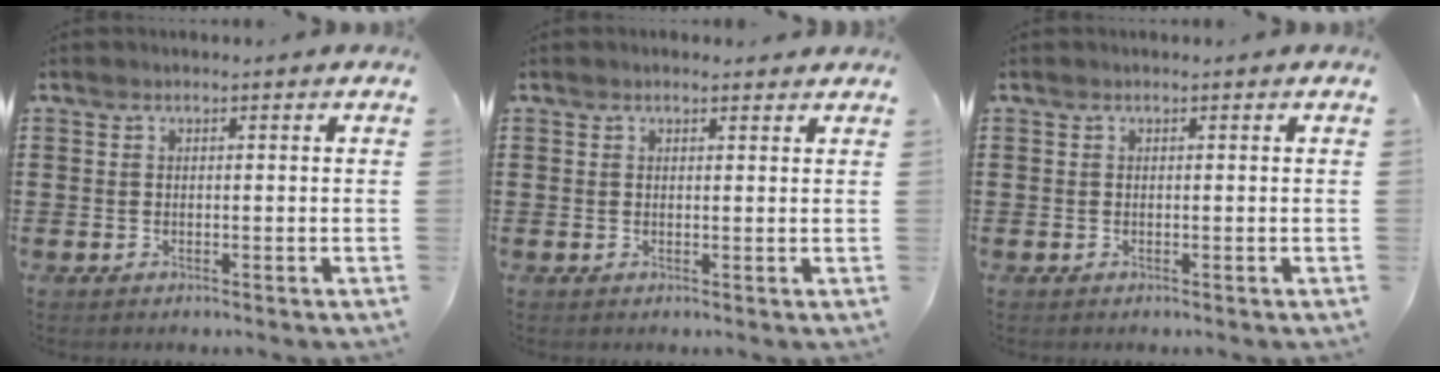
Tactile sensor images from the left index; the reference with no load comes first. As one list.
[{"total": 1.1, "force": [1.0, 0.3, 0.4], "torque": [-0.008, 0.003, 0.018]}, {"total": 0.0}]